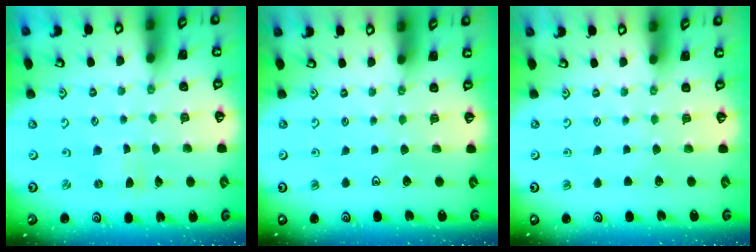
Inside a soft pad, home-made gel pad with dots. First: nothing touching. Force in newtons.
{"total": 0.0}
{"total": 0.0}